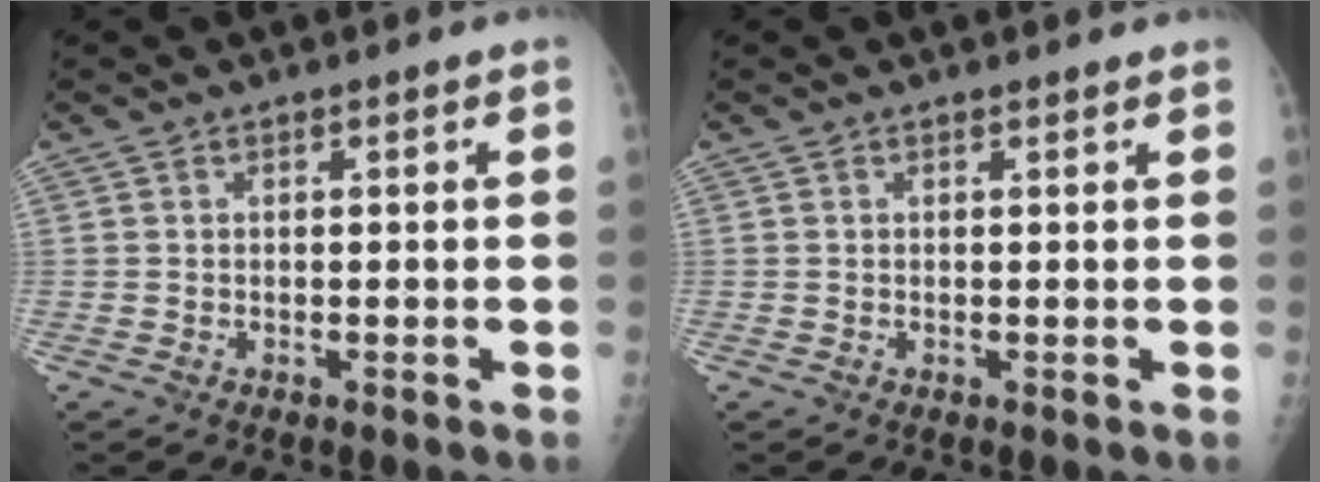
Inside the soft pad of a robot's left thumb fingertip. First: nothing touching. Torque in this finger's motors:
{"motor_torque": [0.50, -0.02, -0.18, -0.11, 0.00]}